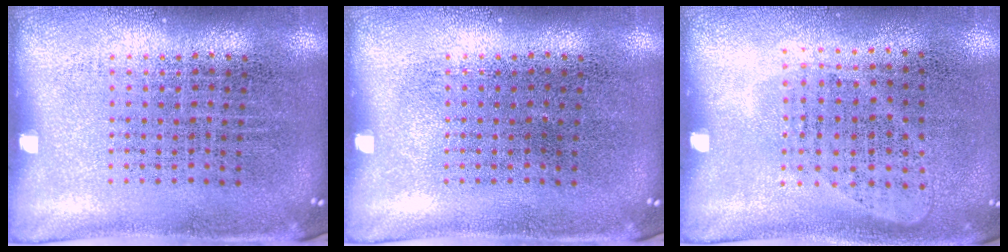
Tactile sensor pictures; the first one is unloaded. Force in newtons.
{"total": 0.0}
{"total": 1.0, "press": 0.8, "slide": 0.5}